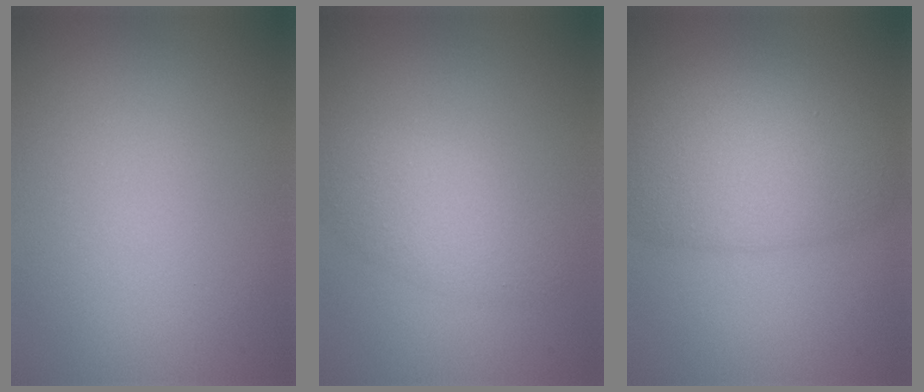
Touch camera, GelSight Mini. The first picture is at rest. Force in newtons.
{"total": 2.9, "press": 2.9, "slide": 0.1}
{"total": 7.3, "press": 7.3, "slide": 0.3}